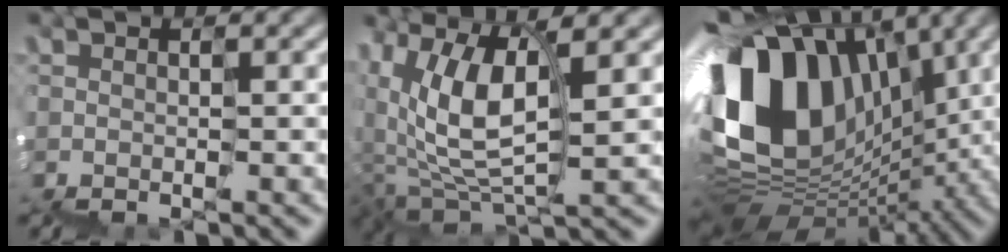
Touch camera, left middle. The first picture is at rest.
{"total": 5.9, "force": [2.9, 3.3, 3.9], "torque": [-0.091, 0.012, 0.052]}
{"total": 12.0, "force": [2.7, 9.4, 7.0], "torque": [-0.131, 0.031, 0.035]}